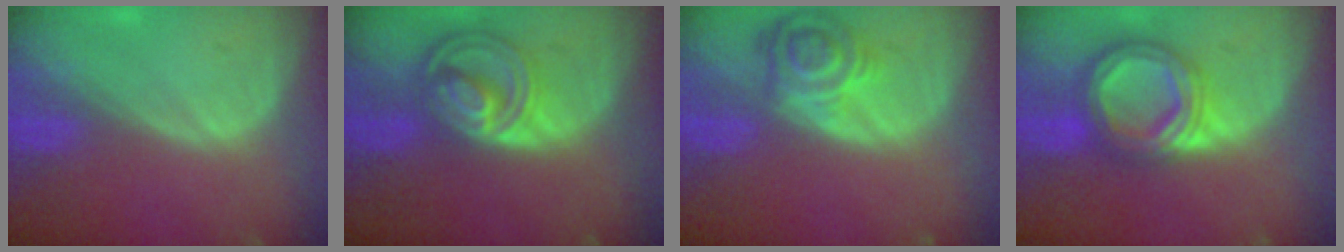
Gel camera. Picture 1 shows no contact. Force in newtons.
{"total": 8.5, "press": 7.3, "slide": 4.4}
{"total": 7.4, "press": 6.6, "slide": 3.4}
{"total": 8.6, "press": 8.6, "slide": 0.6}